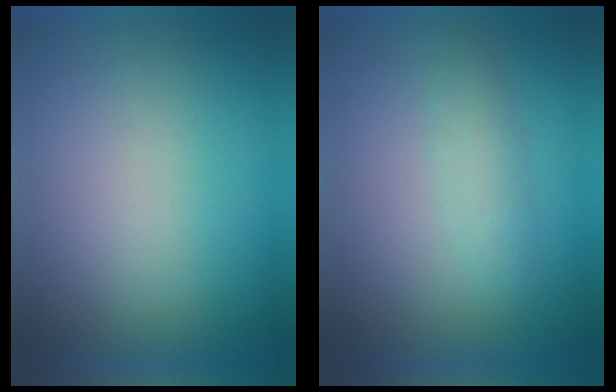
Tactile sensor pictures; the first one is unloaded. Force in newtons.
{"total": 2.4}